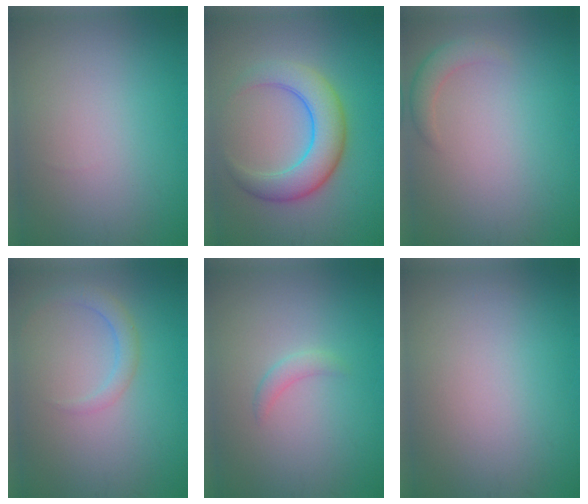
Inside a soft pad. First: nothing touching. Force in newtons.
{"total": 5.6, "press": 5.6, "slide": 0.2}
{"total": 1.8, "press": 1.8, "slide": 0.1}
{"total": 1.8, "press": 1.8, "slide": 0.0}
{"total": 1.2, "press": 1.1, "slide": 0.0}
{"total": 0.0}